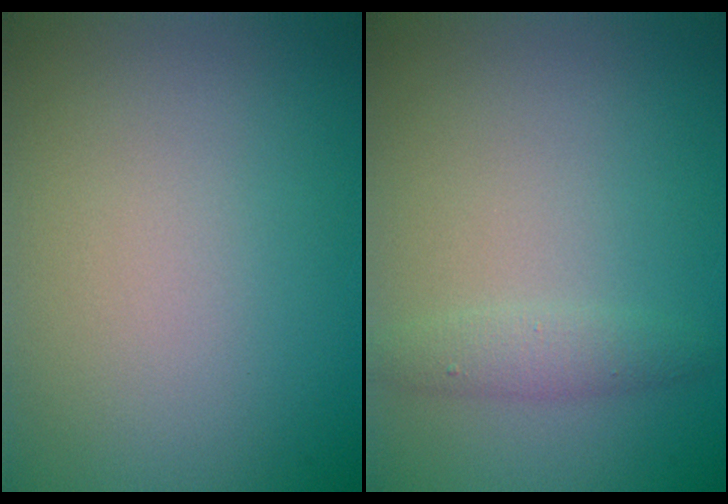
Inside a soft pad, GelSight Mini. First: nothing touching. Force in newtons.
{"total": 1.6, "press": 1.6, "slide": 0.0}